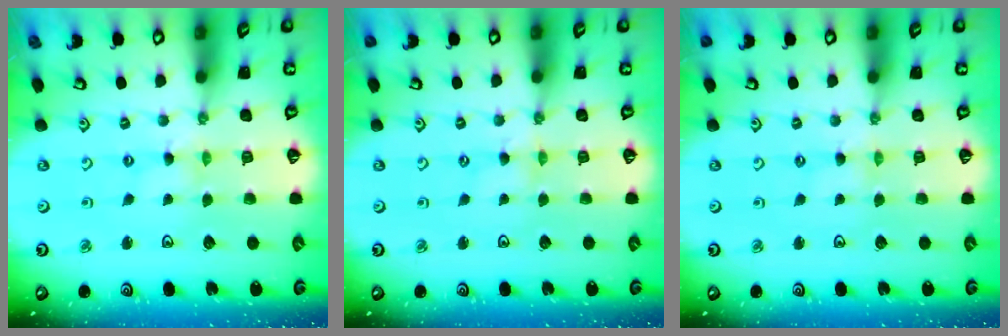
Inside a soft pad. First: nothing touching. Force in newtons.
{"total": 1.1, "press": 1.1, "slide": 0.1}
{"total": 0.8, "press": 0.8, "slide": 0.2}